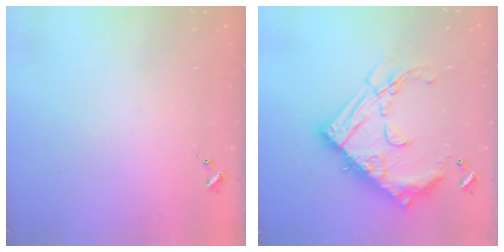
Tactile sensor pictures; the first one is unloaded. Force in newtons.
{"total": 23.7, "press": 23.6, "slide": 2.2}